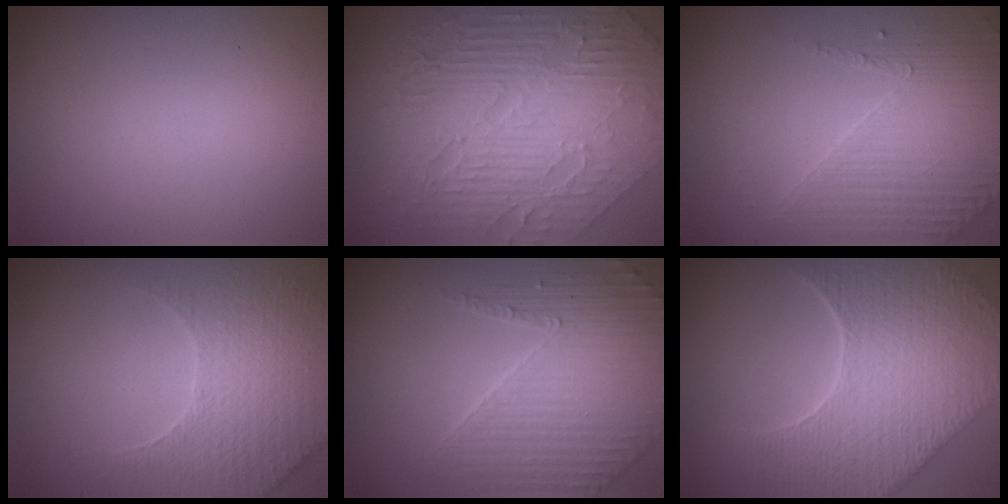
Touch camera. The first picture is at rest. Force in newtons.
{"total": 11.2, "press": 7.5, "slide": 8.4}
{"total": 4.4, "press": 3.3, "slide": 2.9}
{"total": 3.8, "press": 3.7, "slide": 0.8}
{"total": 3.9, "press": 3.9, "slide": 0.3}
{"total": 9.5, "press": 6.8, "slide": 6.7}